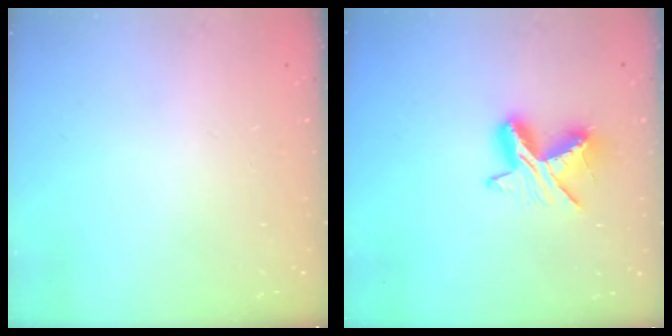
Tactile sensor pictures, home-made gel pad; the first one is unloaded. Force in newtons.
{"total": 10.0, "press": 10.0, "slide": 0.2}